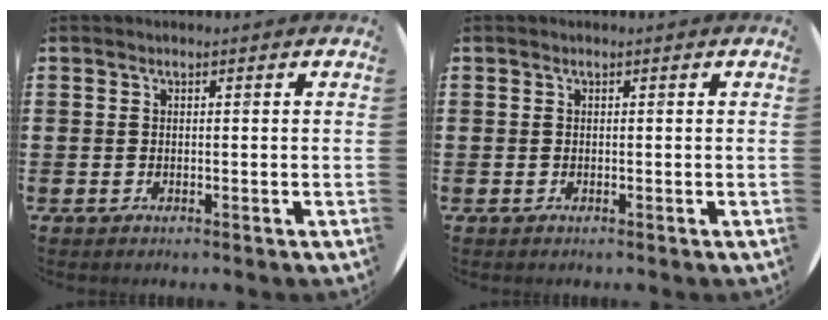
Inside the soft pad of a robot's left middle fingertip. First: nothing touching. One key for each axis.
{"total": 0.0}